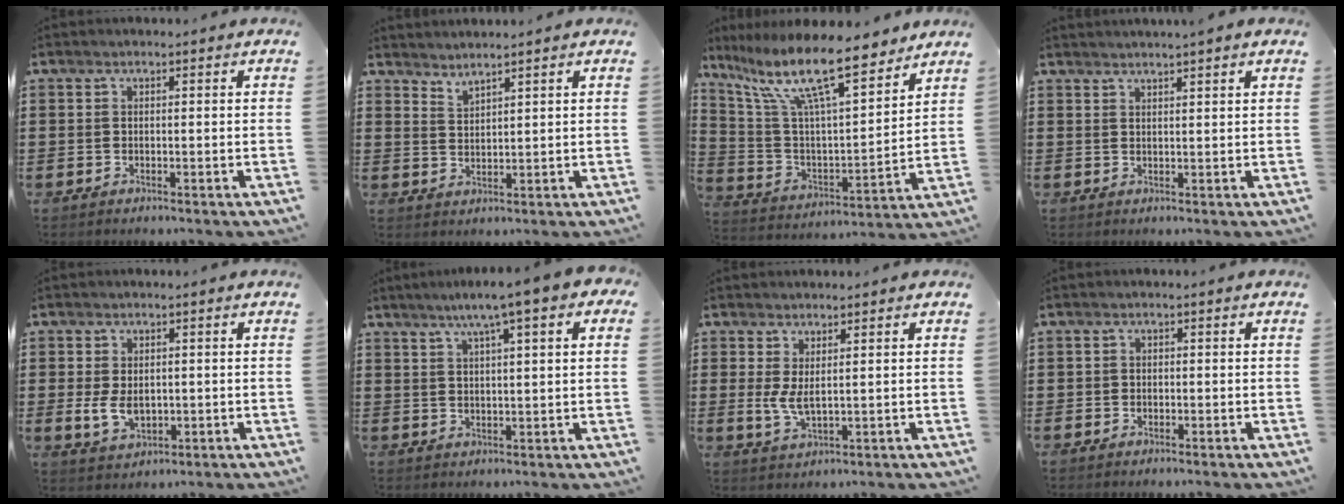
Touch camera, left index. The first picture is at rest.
{"total": 1.9, "force": [1.9, -0.3, -0.1], "torque": [-0.004, -0.003, 0.037]}
{"total": 14.5, "force": [10.6, 2.8, 9.5], "torque": [-0.209, -0.050, 0.181]}
{"total": 1.5, "force": [1.4, -0.4, 0.2], "torque": [-0.006, -0.001, 0.027]}
{"total": 4.1, "force": [-0.2, 2.8, 3.1], "torque": [-0.060, 0.001, -0.006]}
{"total": 6.1, "force": [3.6, 0.0, 4.9], "torque": [-0.104, -0.001, 0.057]}
{"total": 3.7, "force": [1.2, 1.3, 3.3], "torque": [-0.083, -0.005, 0.019]}
{"total": 0.8, "force": [-0.5, 0.7, 0.1], "torque": [-0.005, 0.001, -0.010]}